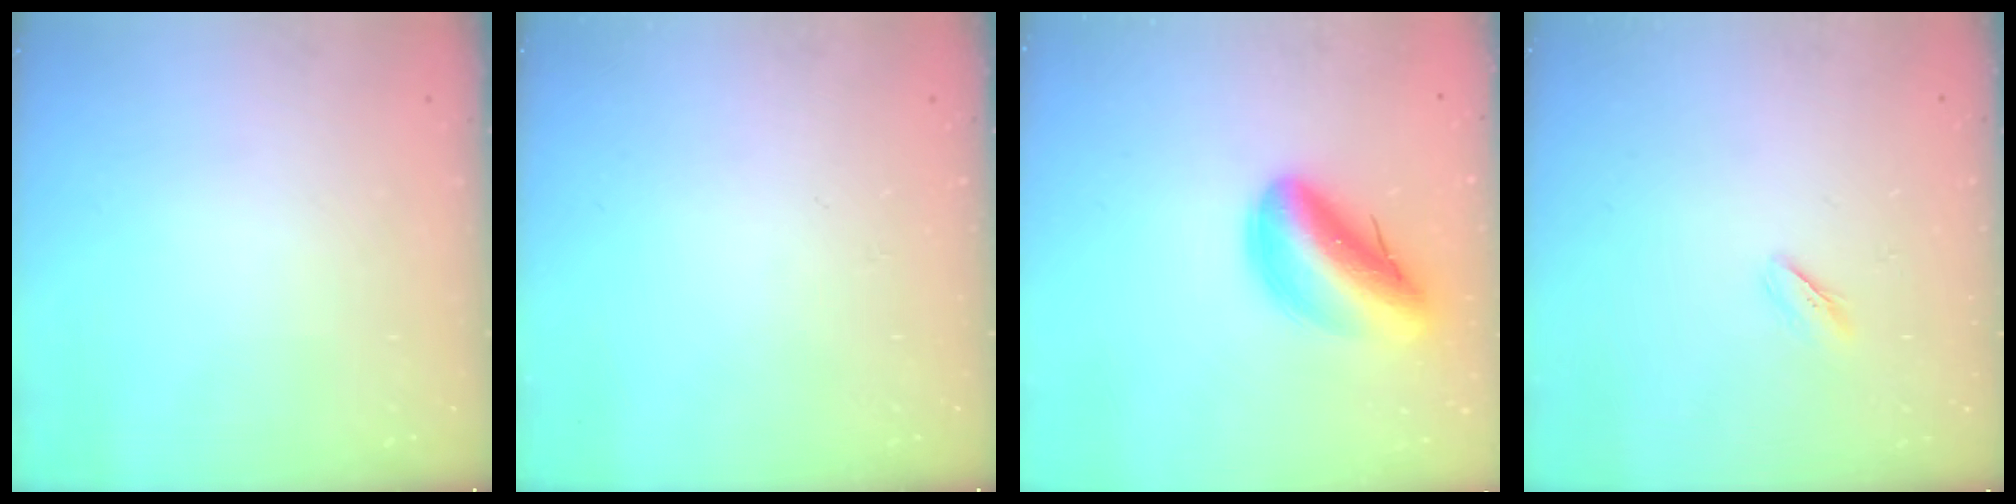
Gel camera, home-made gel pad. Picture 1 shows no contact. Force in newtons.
{"total": 0.0}
{"total": 16.2, "press": 15.6, "slide": 4.4}
{"total": 2.4, "press": 2.2, "slide": 0.9}